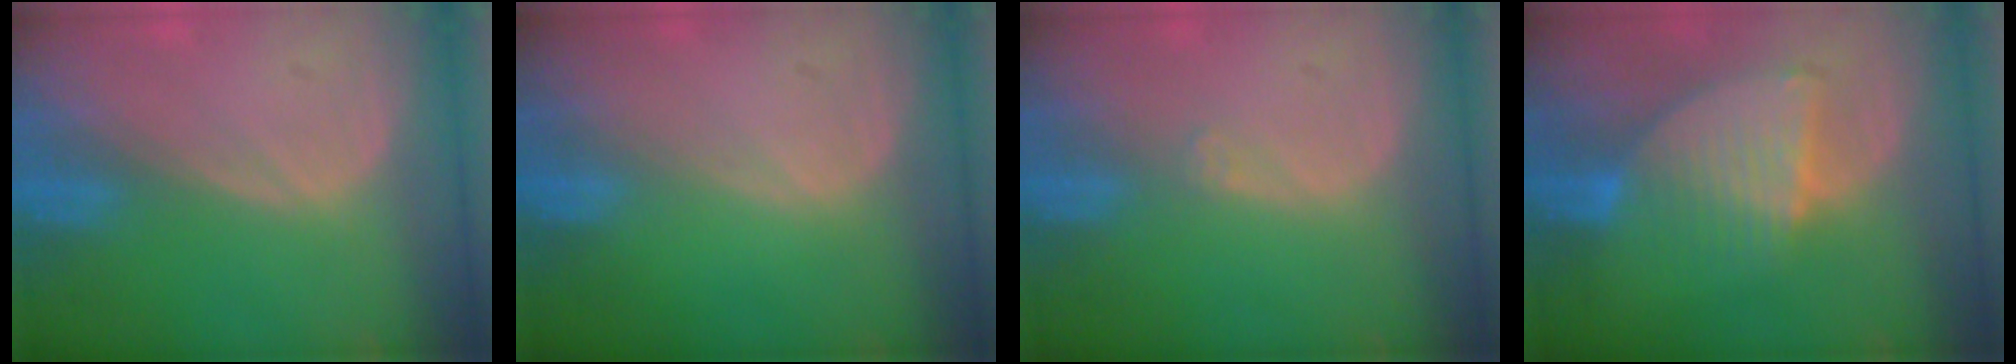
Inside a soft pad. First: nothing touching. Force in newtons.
{"total": 0.0}
{"total": 0.9, "press": 0.7, "slide": 0.6}
{"total": 7.2, "press": 6.8, "slide": 2.3}